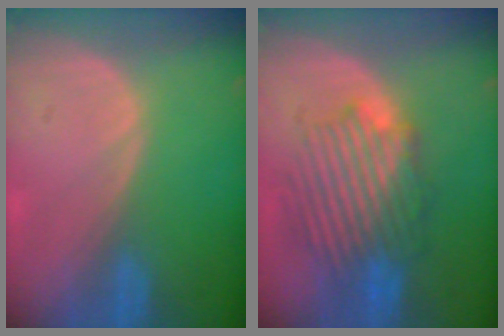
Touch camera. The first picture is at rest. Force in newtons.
{"total": 8.9, "press": 8.7, "slide": 1.5}